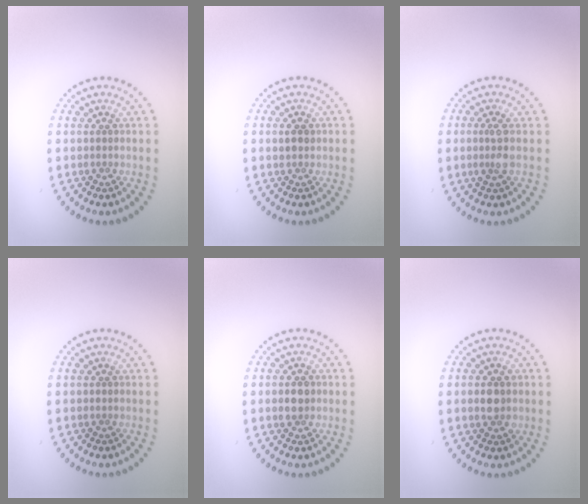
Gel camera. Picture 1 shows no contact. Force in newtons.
{"total": 1.2, "press": 1.1, "slide": 0.3}
{"total": 1.7, "press": 1.4, "slide": 1.0}
{"total": 0.0}
{"total": 2.3, "press": 2.3, "slide": 0.1}
{"total": 2.3, "press": 2.2, "slide": 0.3}